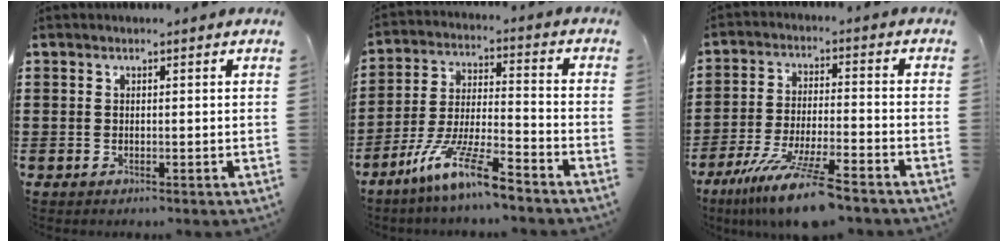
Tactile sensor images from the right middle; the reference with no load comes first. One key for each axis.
{"total": 12.4, "fx": -9.6, "fy": 1.0, "fz": 7.7, "tx": -0.147, "ty": 0.014, "tz": -0.184}
{"total": 10.9, "fx": -8.6, "fy": 0.5, "fz": 6.7, "tx": -0.135, "ty": -0.005, "tz": -0.165}